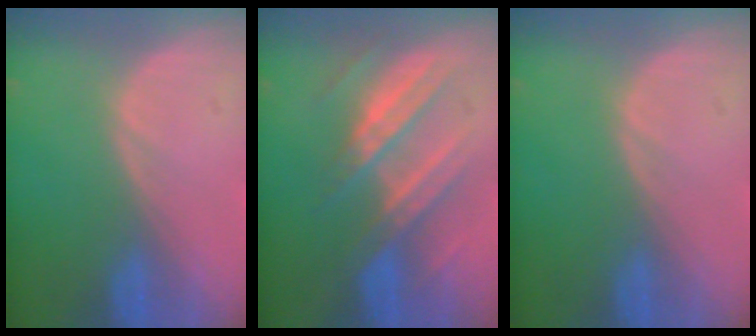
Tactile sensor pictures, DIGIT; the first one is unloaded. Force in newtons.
{"total": 7.2, "press": 7.2, "slide": 0.8}
{"total": 0.0}